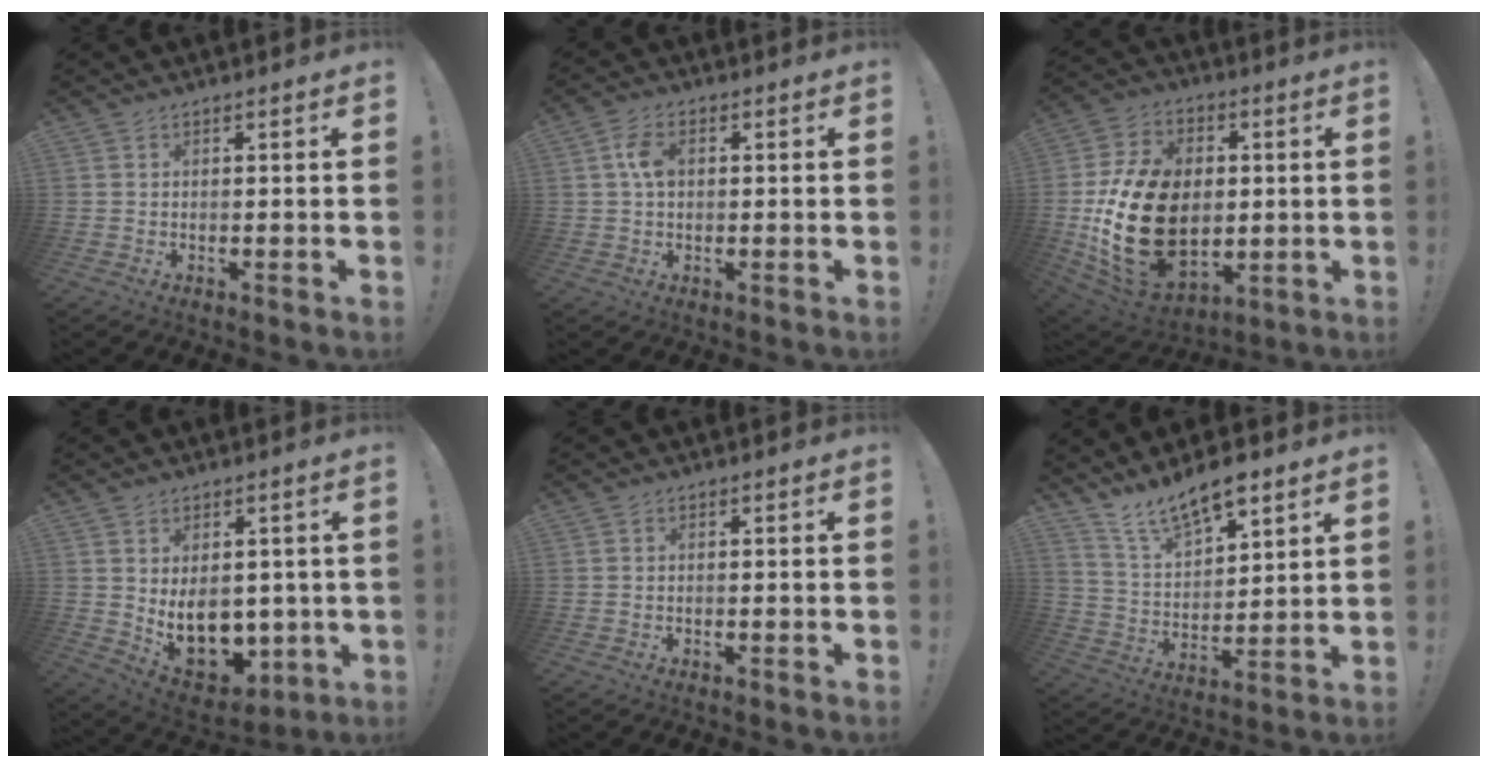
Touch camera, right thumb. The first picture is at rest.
{"total": 5.6, "force": [0.9, 3.5, 4.2], "torque": [-0.072, 0.003, 0.013]}
{"total": 26.7, "force": [-2.0, 18.5, 19.1], "torque": [-0.364, 0.014, -0.012]}
{"total": 13.4, "force": [0.4, 9.9, 9.0], "torque": [-0.126, -0.018, 0.025]}
{"total": 0.0}
{"total": 11.6, "force": [9.7, 4.1, 5.0], "torque": [-0.098, -0.067, 0.178]}